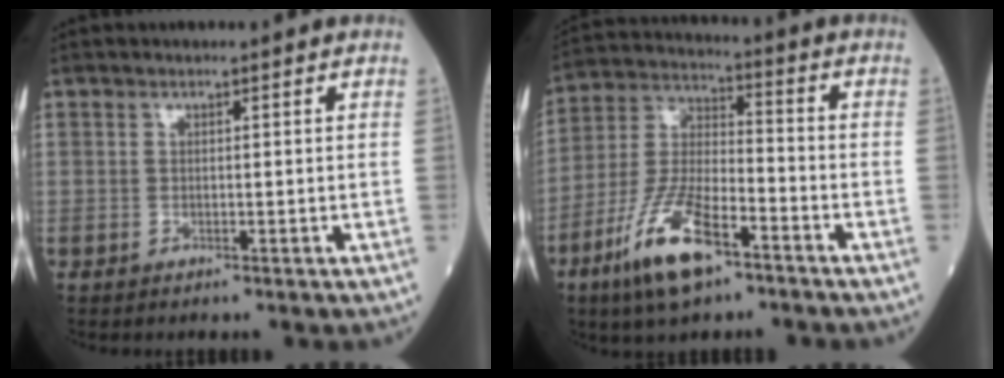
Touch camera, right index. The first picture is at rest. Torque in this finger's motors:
{"motor_torque": [1.10, -1.04, 0.55, 0.17]}